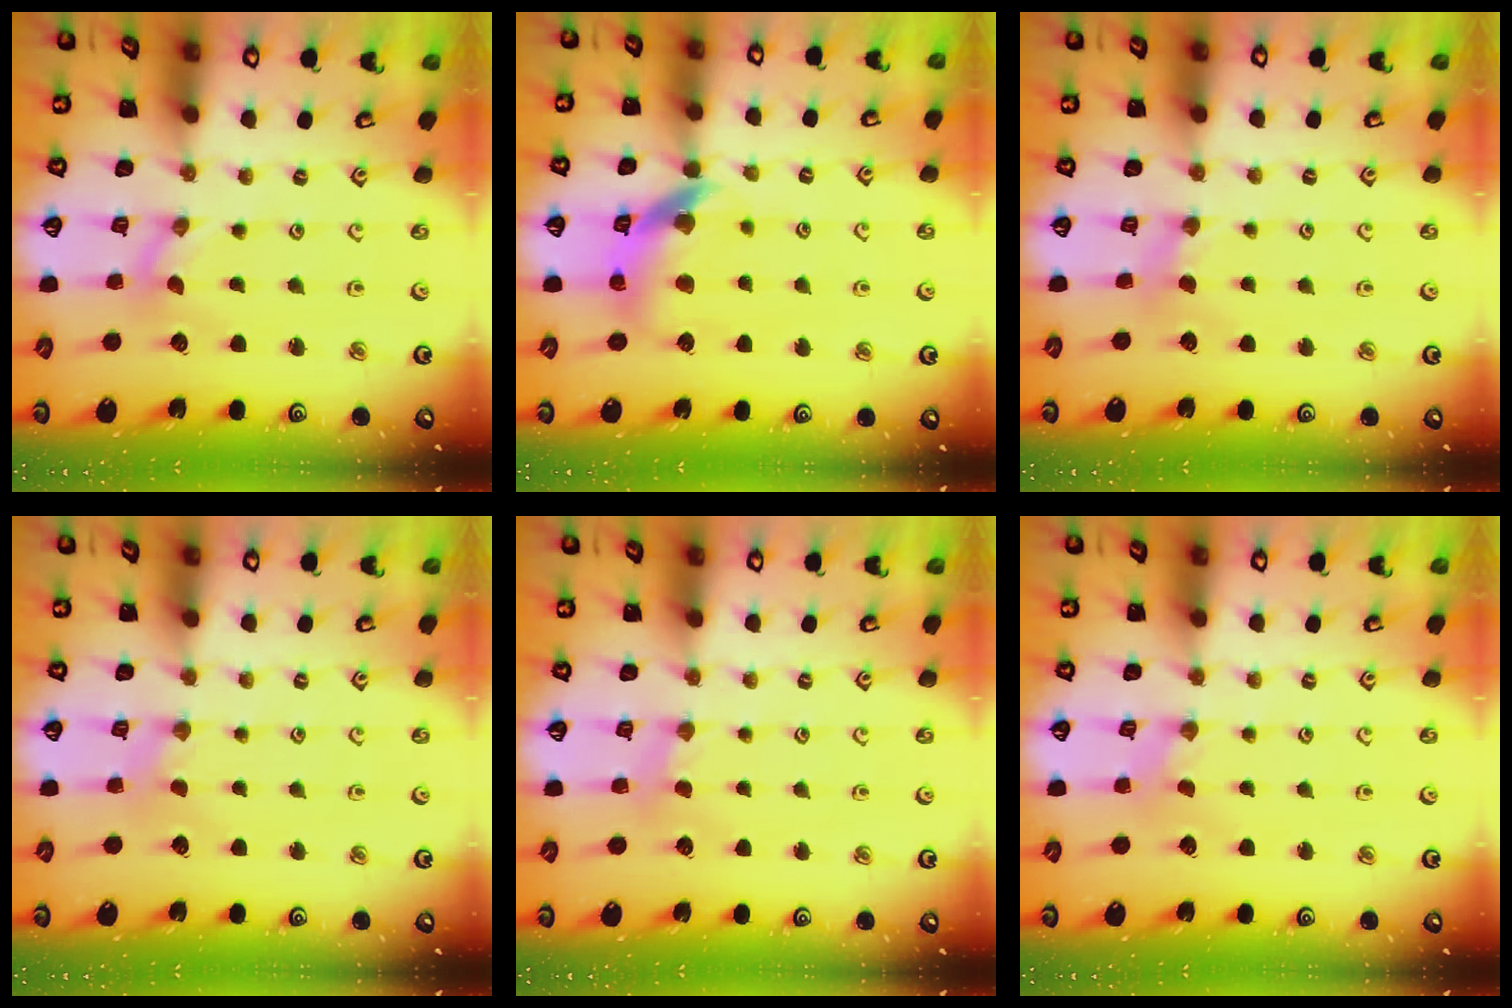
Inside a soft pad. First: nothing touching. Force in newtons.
{"total": 12.5, "press": 12.4, "slide": 1.6}
{"total": 1.9, "press": 1.9, "slide": 0.4}
{"total": 0.0}
{"total": 2.2, "press": 2.2, "slide": 0.3}
{"total": 0.0}